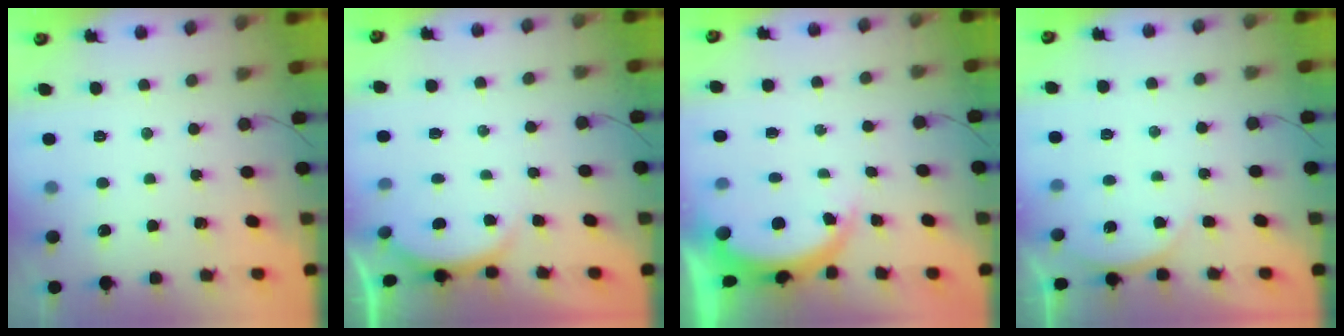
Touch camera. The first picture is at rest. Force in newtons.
{"total": 2.2, "press": 2.2, "slide": 0.6}
{"total": 4.6, "press": 4.5, "slide": 0.2}
{"total": 2.7, "press": 2.3, "slide": 1.4}